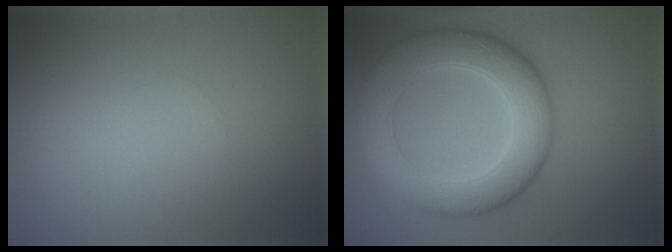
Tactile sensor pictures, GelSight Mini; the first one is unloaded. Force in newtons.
{"total": 8.0, "press": 8.0, "slide": 0.1}